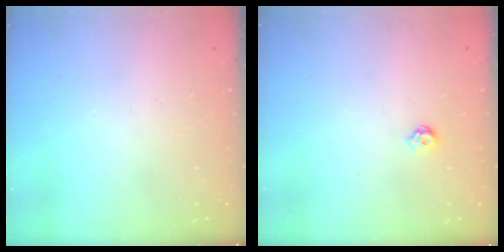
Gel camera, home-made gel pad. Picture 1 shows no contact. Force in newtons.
{"total": 4.4, "press": 4.3, "slide": 0.9}